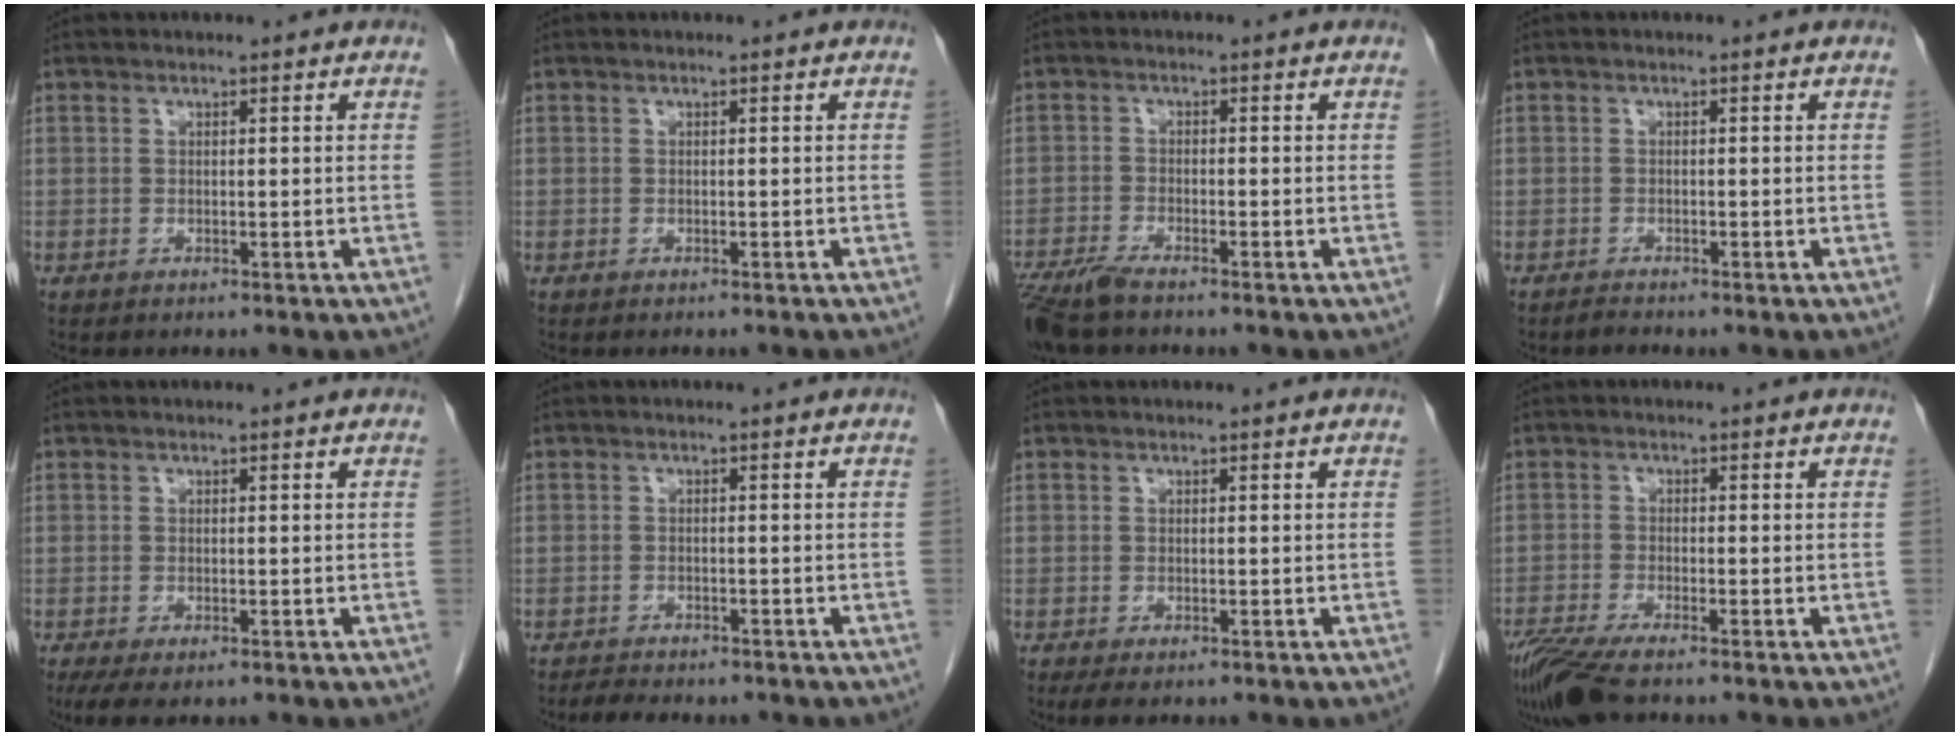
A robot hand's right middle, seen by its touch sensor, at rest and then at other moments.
{"total": 1.8, "force": [-1.7, 0.3, 0.6], "torque": [-0.012, -0.002, -0.020]}
{"total": 5.5, "force": [-4.5, 0.7, 3.0], "torque": [-0.060, -0.016, -0.087]}
{"total": 0.8, "force": [-0.8, 0.0, 0.0], "torque": [-0.005, -0.003, -0.015]}
{"total": 4.1, "force": [-2.6, 1.6, 2.7], "torque": [-0.047, -0.011, -0.040]}
{"total": 4.4, "force": [-3.8, 1.4, 1.7], "torque": [-0.032, -0.008, -0.054]}
{"total": 2.3, "force": [-1.5, 0.9, 1.5], "torque": [-0.025, -0.006, -0.019]}
{"total": 7.2, "force": [-5.5, 0.8, 4.5], "torque": [-0.086, -0.021, -0.102]}